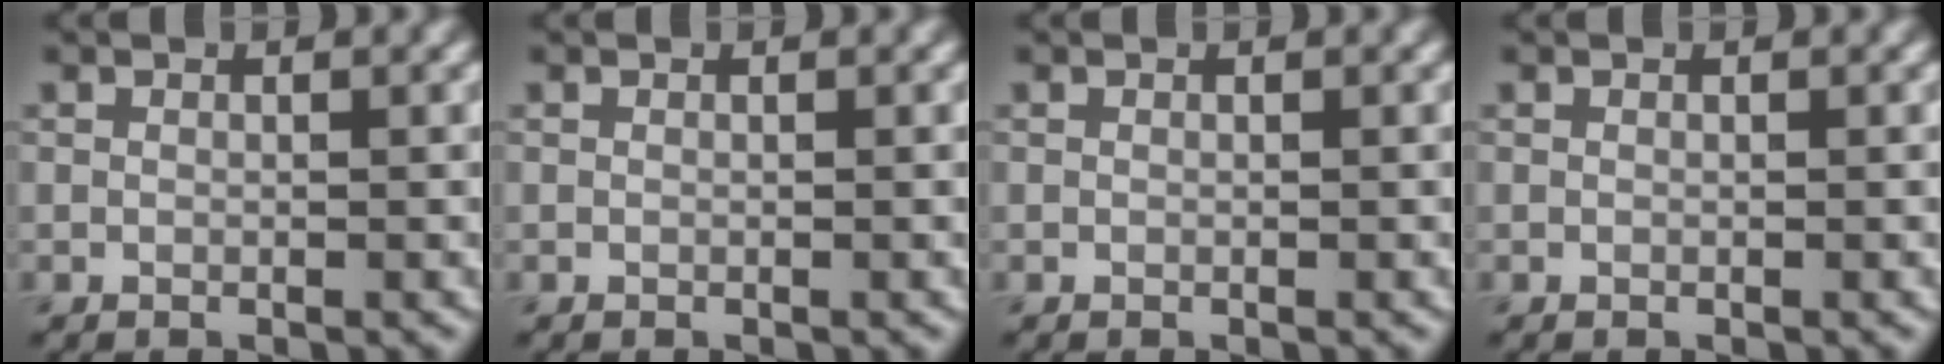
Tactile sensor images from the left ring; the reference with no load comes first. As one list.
[{"total": 0.0}, {"total": 0.0}, {"total": 0.0}]